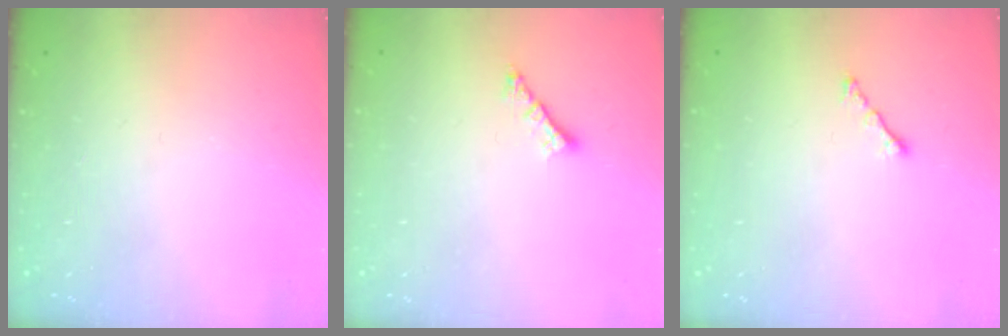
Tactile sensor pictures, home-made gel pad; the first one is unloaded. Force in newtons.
{"total": 1.2, "press": 1.2, "slide": 0.3}
{"total": 1.7, "press": 1.6, "slide": 0.6}